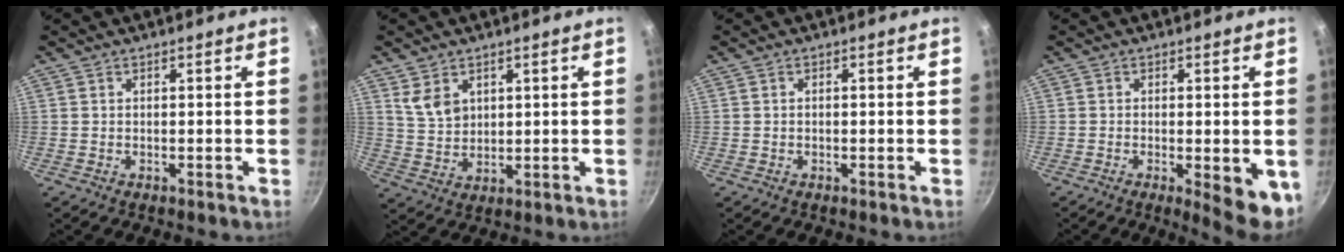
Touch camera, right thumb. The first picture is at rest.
{"total": 5.5, "force": [2.8, 3.8, 2.8], "torque": [-0.039, -0.017, 0.065]}
{"total": 0.0}
{"total": 8.3, "force": [-2.7, 2.4, 7.5], "torque": [-0.093, -0.017, -0.034]}